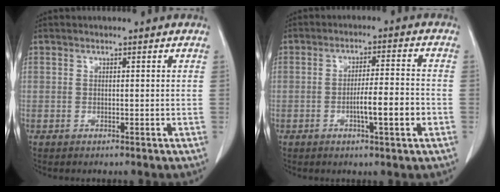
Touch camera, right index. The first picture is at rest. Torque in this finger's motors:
{"motor_torque": [0.91, -0.36, 0.51, 0.07]}